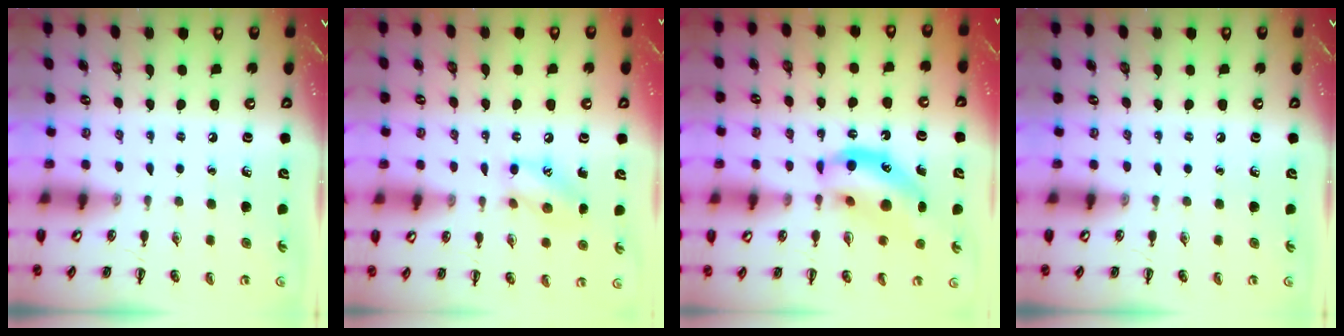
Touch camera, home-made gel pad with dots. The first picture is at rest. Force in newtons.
{"total": 10.8, "press": 10.7, "slide": 1.6}
{"total": 13.4, "press": 13.0, "slide": 3.3}
{"total": 0.0}